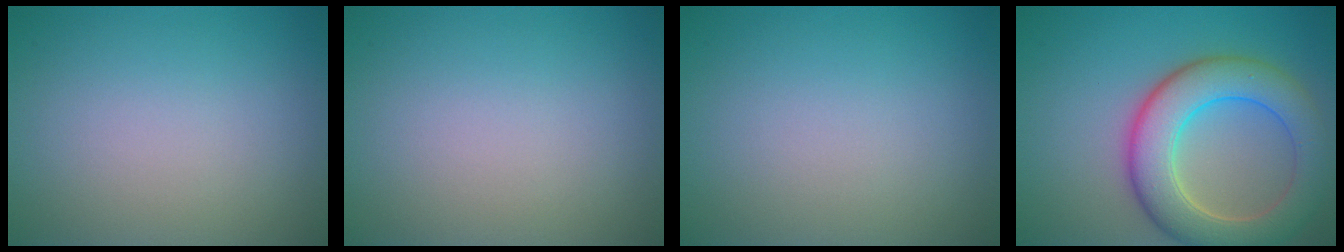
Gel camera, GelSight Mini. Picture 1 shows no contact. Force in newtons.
{"total": 0.0}
{"total": 0.0}
{"total": 8.0, "press": 7.9, "slide": 0.7}